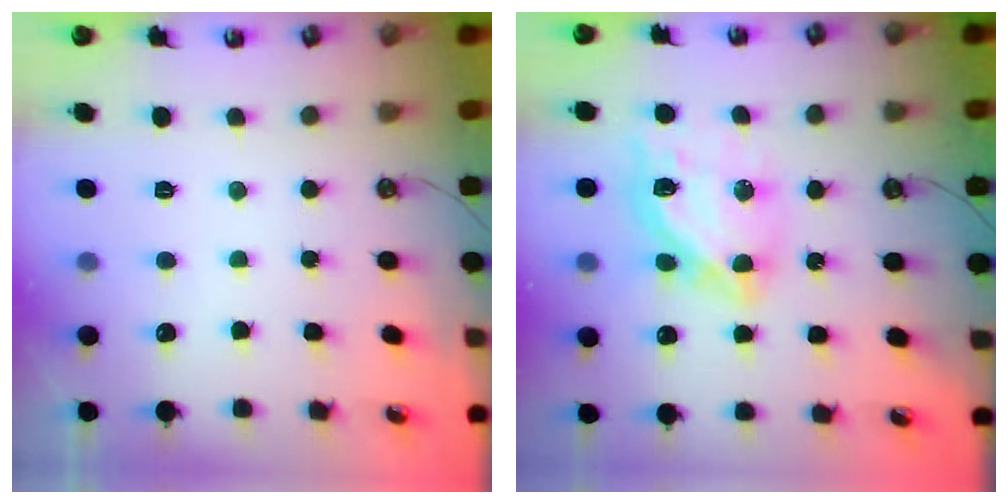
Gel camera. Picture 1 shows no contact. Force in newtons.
{"total": 13.2, "press": 13.2, "slide": 1.2}